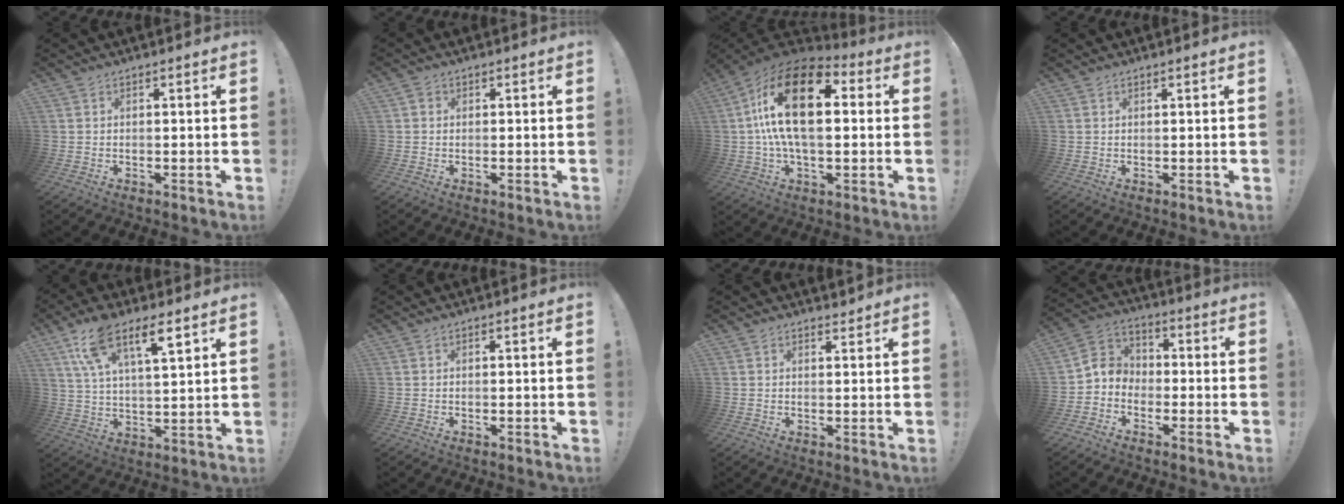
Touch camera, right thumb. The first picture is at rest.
{"total": 1.3, "force": [0.1, 1.2, 0.4], "torque": [-0.002, 0.002, 0.001]}
{"total": 23.2, "force": [3.6, 11.8, 19.6], "torque": [-0.354, -0.001, 0.057]}
{"total": 0.6, "force": [0.4, -0.3, 0.3], "torque": [0.000, -0.003, 0.006]}
{"total": 13.8, "force": [8.3, 4.6, 10.0], "torque": [-0.175, -0.028, 0.145]}
{"total": 0.0}
{"total": 1.8, "force": [1.6, 0.7, 0.2], "torque": [0.011, -0.011, 0.028]}
{"total": 6.6, "force": [-3.6, 5.2, 1.7], "torque": [-0.038, 0.025, -0.065]}